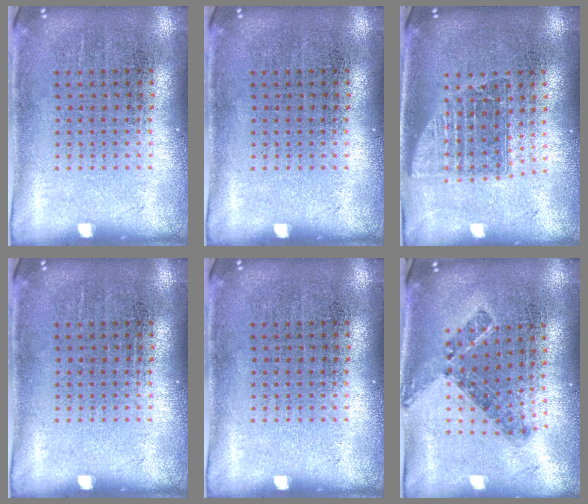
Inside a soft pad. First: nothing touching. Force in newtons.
{"total": 0.0}
{"total": 1.5, "press": 1.2, "slide": 0.9}
{"total": 0.0}
{"total": 0.0}
{"total": 0.8, "press": 0.7, "slide": 0.4}